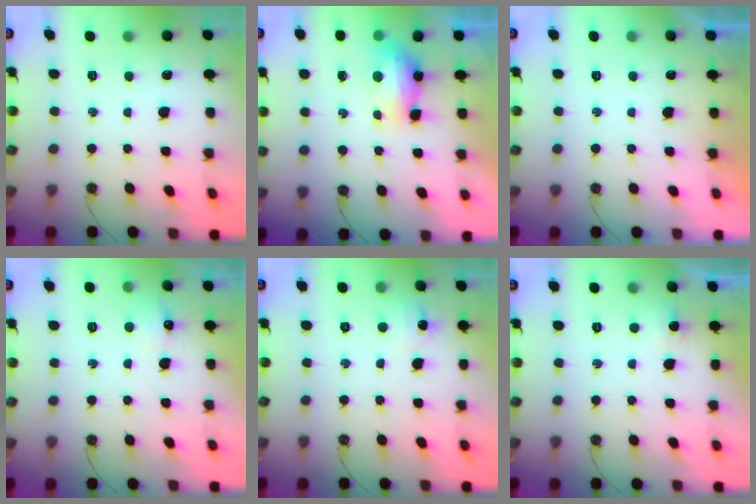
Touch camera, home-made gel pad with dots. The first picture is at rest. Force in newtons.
{"total": 11.0, "press": 8.8, "slide": 6.6}
{"total": 0.0}
{"total": 4.9, "press": 4.8, "slide": 0.7}
{"total": 6.7, "press": 6.7, "slide": 0.8}
{"total": 12.8, "press": 5.4, "slide": 11.5}